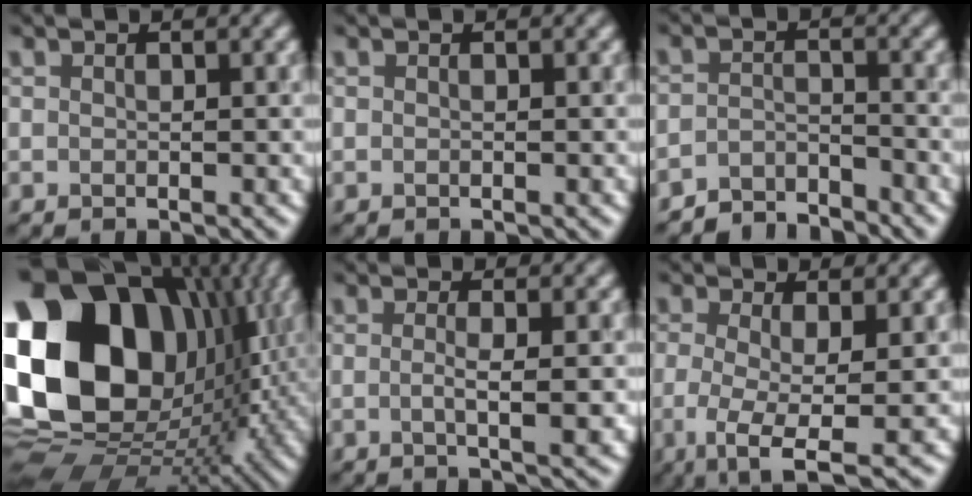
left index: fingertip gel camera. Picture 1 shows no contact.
{"total": 0.0}
{"total": 3.4, "force": [-3.3, 0.4, 0.0], "torque": [0.002, 0.007, -0.066]}
{"total": 21.3, "force": [4.5, 15.5, 13.9], "torque": [-0.306, 0.017, 0.093]}
{"total": 2.8, "force": [-0.2, 0.7, 2.7], "torque": [-0.035, 0.002, -0.002]}
{"total": 5.6, "force": [-1.8, 1.8, 5.0], "torque": [-0.094, -0.013, -0.028]}